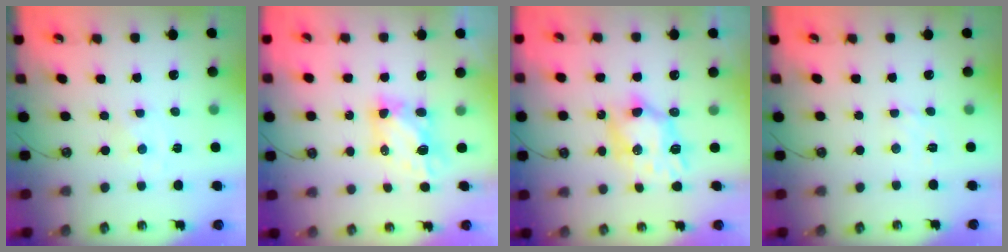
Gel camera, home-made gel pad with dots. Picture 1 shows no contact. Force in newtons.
{"total": 5.4, "press": 5.4, "slide": 0.4}
{"total": 9.8, "press": 9.8, "slide": 0.8}
{"total": 2.6, "press": 2.5, "slide": 0.7}